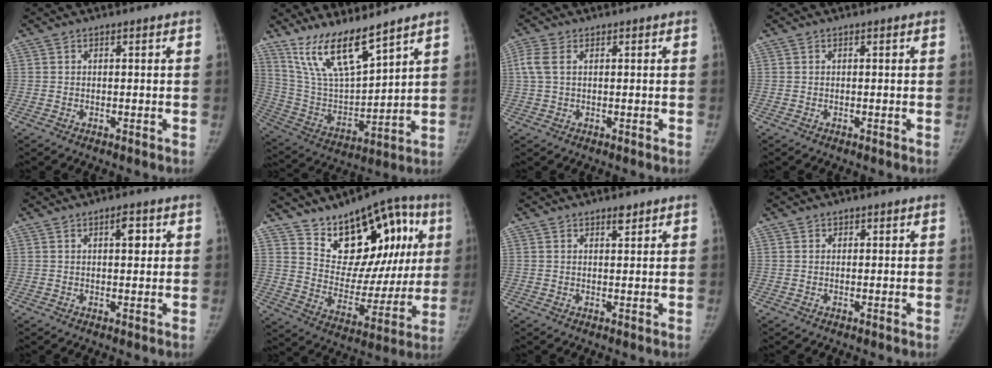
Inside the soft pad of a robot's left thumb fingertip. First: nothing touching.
{"total": 15.1, "force": [11.3, 3.6, 9.3], "torque": [-0.156, -0.064, 0.231]}
{"total": 3.8, "force": [1.1, 2.4, 2.8], "torque": [-0.080, 0.013, 0.022]}
{"total": 0.0}
{"total": 3.1, "force": [1.1, 1.4, 2.6], "torque": [-0.030, -0.002, 0.015]}
{"total": 21.2, "force": [9.2, 12.2, 14.6], "torque": [-0.142, -0.026, 0.149]}
{"total": 1.9, "force": [1.4, 0.8, 0.9], "torque": [-0.005, -0.008, 0.020]}
{"total": 0.8, "force": [0.3, 0.8, 0.0], "torque": [0.011, 0.001, 0.002]}